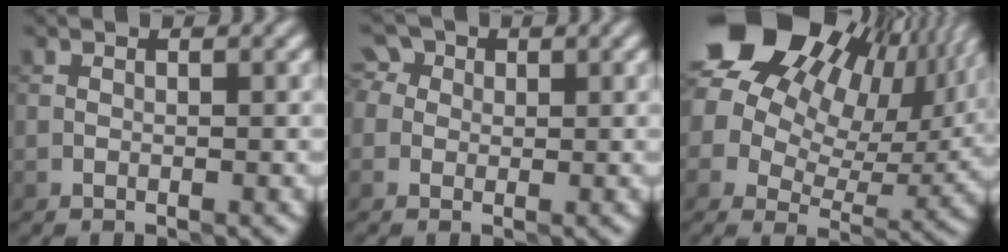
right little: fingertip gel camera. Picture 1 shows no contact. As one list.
[{"total": 2.7, "force": [1.0, 2.3, 1.1], "torque": [-0.004, 0.018, -0.005]}, {"total": 18.2, "force": [8.9, 12.0, 10.5], "torque": [-0.202, 0.050, 0.159]}]